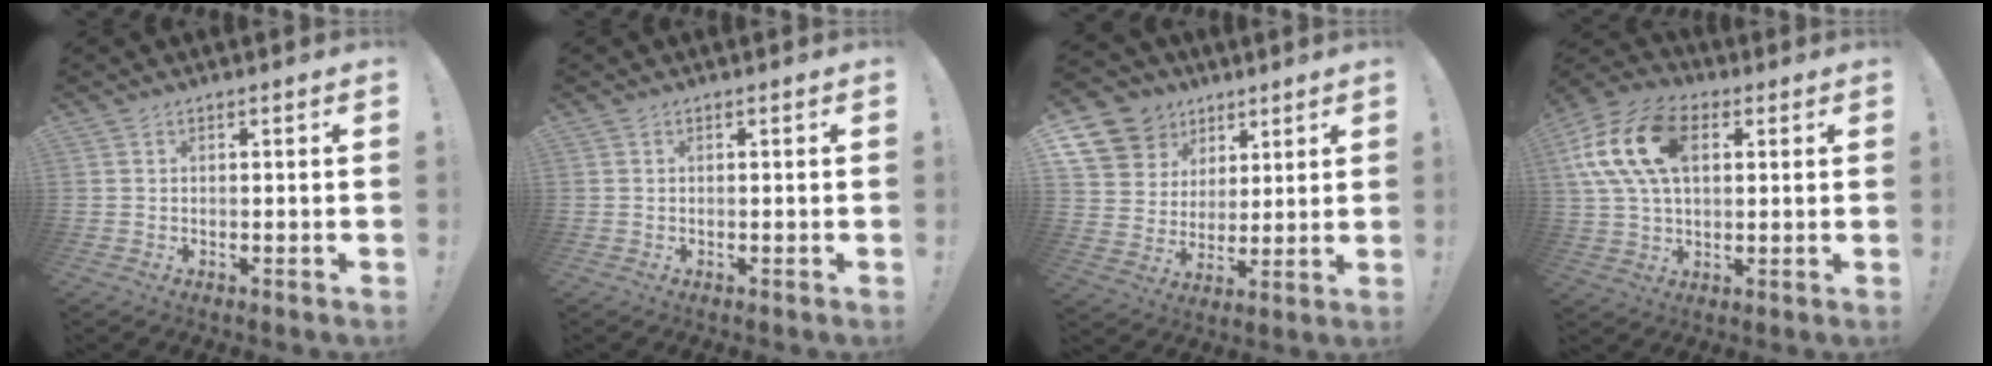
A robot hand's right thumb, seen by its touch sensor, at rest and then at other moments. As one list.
[{"total": 0.0}, {"total": 12.9, "force": [7.1, 10.1, 3.6], "torque": [-0.064, -0.044, 0.148]}, {"total": 18.2, "force": [4.8, 11.5, 13.2], "torque": [-0.260, 0.007, 0.084]}]